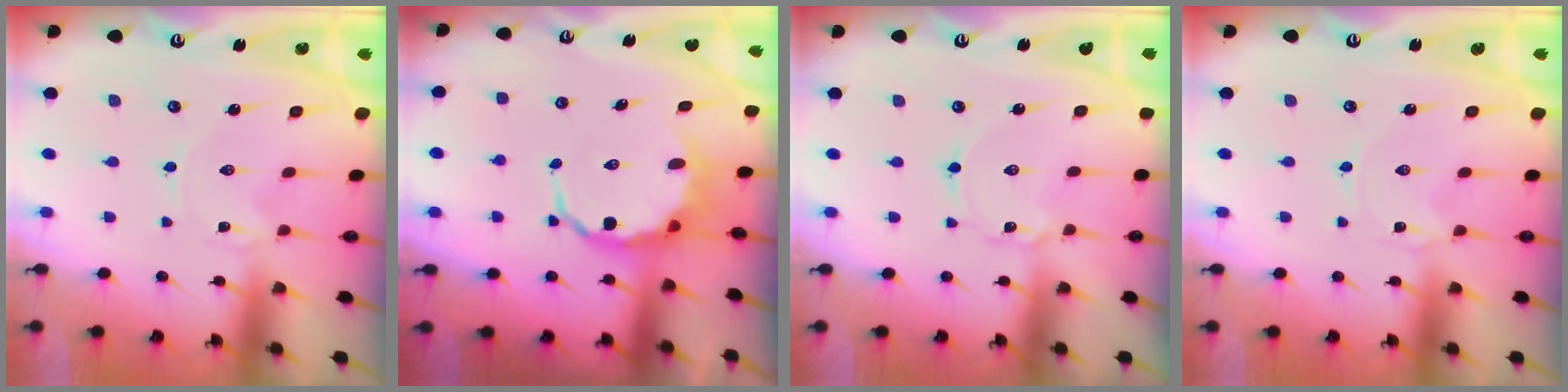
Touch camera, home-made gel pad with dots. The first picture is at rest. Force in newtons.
{"total": 6.8, "press": 6.5, "slide": 1.7}
{"total": 2.4, "press": 2.4, "slide": 0.1}
{"total": 0.0}